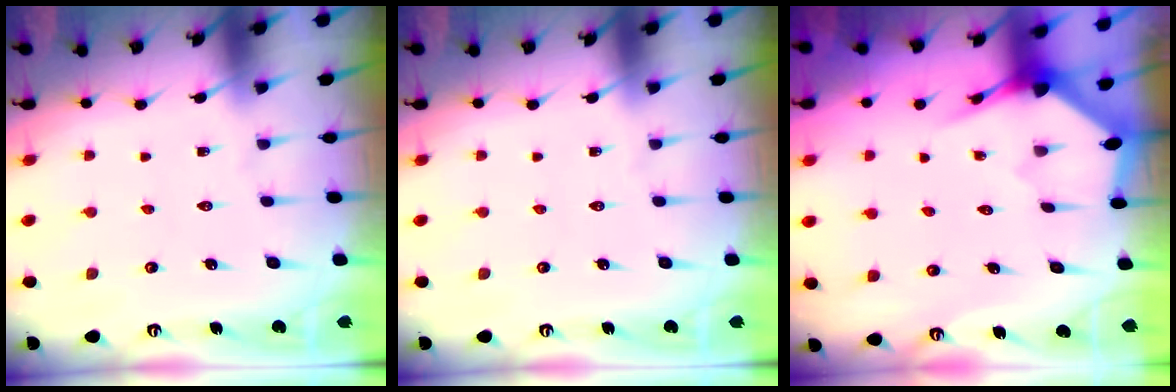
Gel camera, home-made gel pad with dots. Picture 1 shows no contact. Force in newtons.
{"total": 0.0}
{"total": 3.2, "press": 3.2, "slide": 0.3}